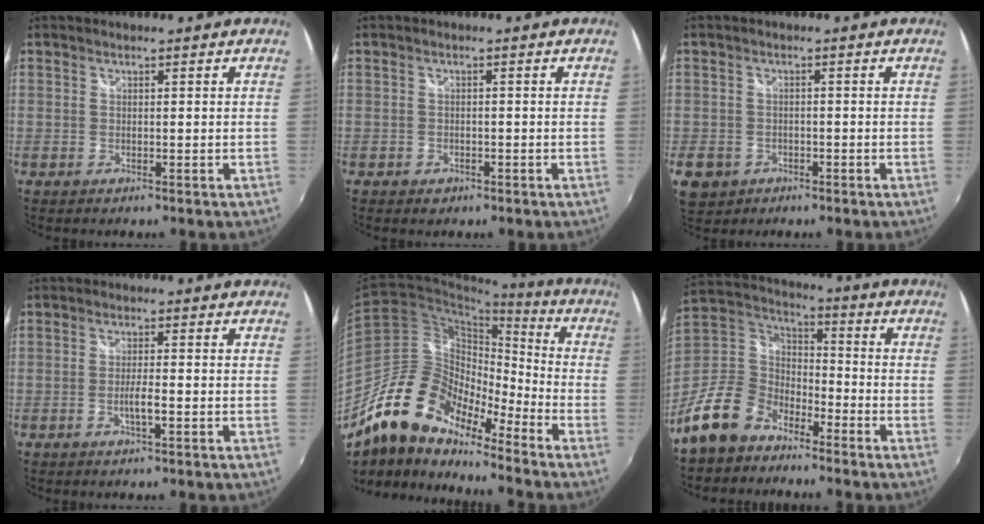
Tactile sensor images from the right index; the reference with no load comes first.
{"total": 2.0, "force": [-1.1, 1.6, 0.6], "torque": [-0.015, -0.001, -0.015]}
{"total": 5.5, "force": [-2.3, 4.6, 1.9], "torque": [-0.055, 0.002, -0.034]}
{"total": 2.7, "force": [-1.0, 0.1, 2.5], "torque": [-0.047, -0.003, -0.019]}
{"total": 17.4, "force": [-13.3, 6.8, 8.9], "torque": [-0.165, 0.004, -0.260]}
{"total": 13.8, "force": [-9.4, 8.2, 5.8], "torque": [-0.147, 0.020, -0.176]}